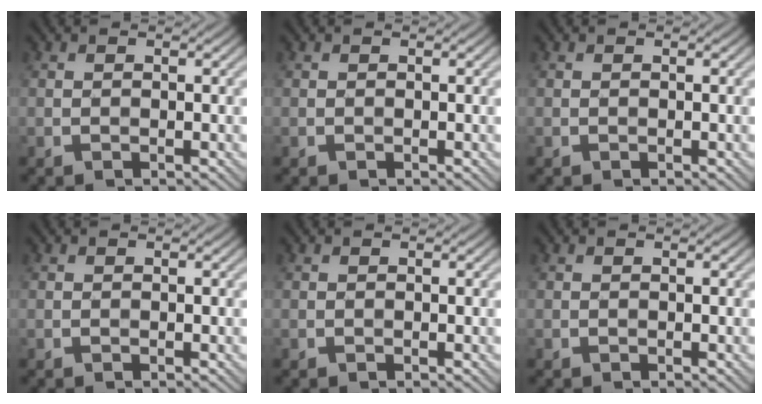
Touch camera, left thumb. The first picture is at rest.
{"total": 0.0}
{"total": 0.0}
{"total": 0.0}
{"total": 0.0}
{"total": 0.0}